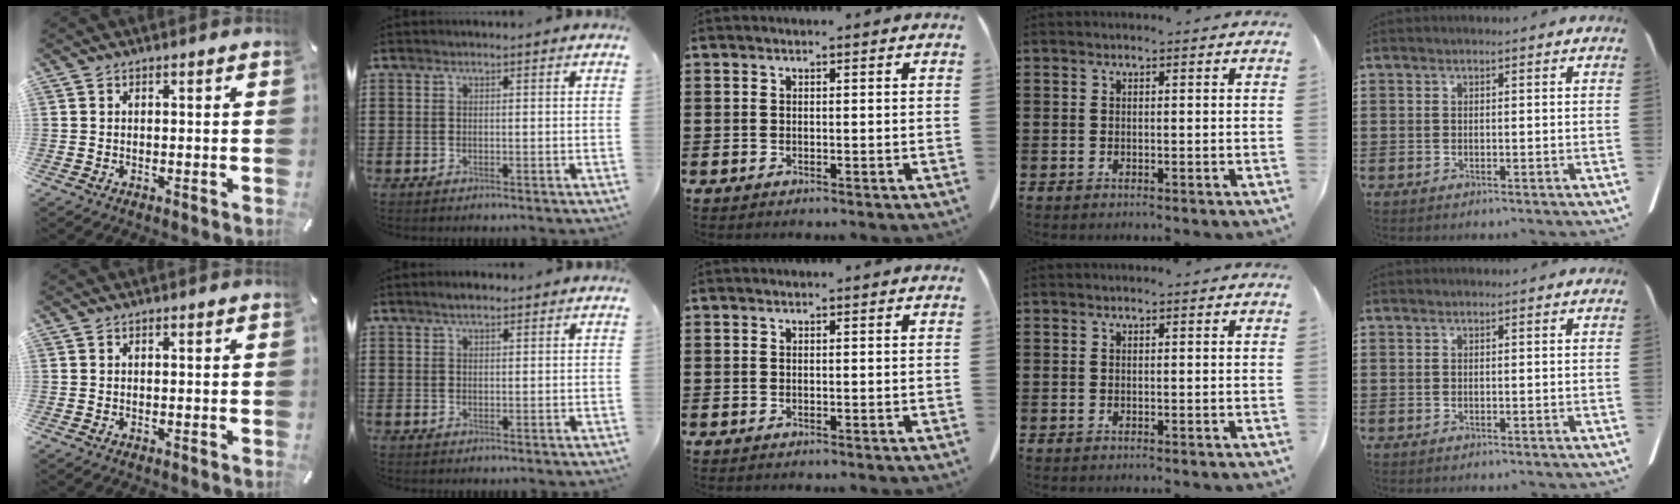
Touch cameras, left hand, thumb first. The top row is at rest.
{"index": {"total": 2.2, "force": [1.6, 0.8, 1.2], "torque": [-0.026, 0.005, 0.029]}}